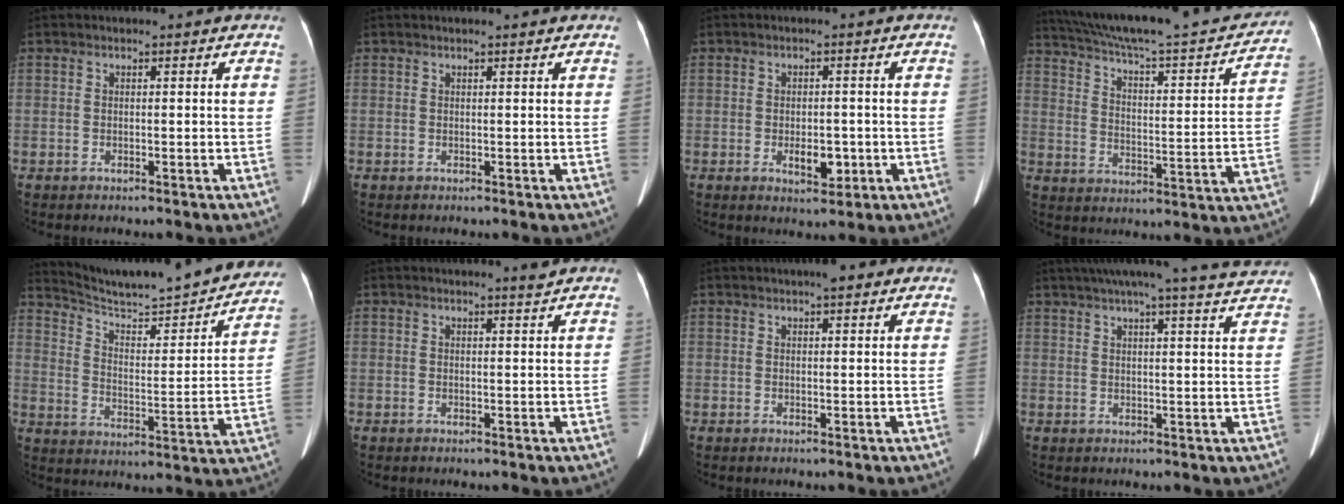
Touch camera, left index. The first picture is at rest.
{"total": 1.6, "force": [1.4, 0.0, 0.7], "torque": [-0.010, 0.018, 0.018]}
{"total": 3.5, "force": [-0.9, 2.0, 2.6], "torque": [-0.036, 0.000, -0.006]}
{"total": 27.3, "force": [24.0, 3.9, 12.3], "torque": [-0.198, -0.011, 0.323]}
{"total": 25.5, "force": [23.3, 2.8, 10.0], "torque": [-0.150, -0.056, 0.310]}
{"total": 0.8, "force": [0.7, -0.5, 0.2], "torque": [-0.017, -0.013, 0.017]}
{"total": 2.7, "force": [1.8, 0.6, 1.9], "torque": [-0.027, 0.006, 0.024]}
{"total": 19.3, "force": [17.4, 0.3, 8.3], "torque": [-0.125, 0.003, 0.212]}